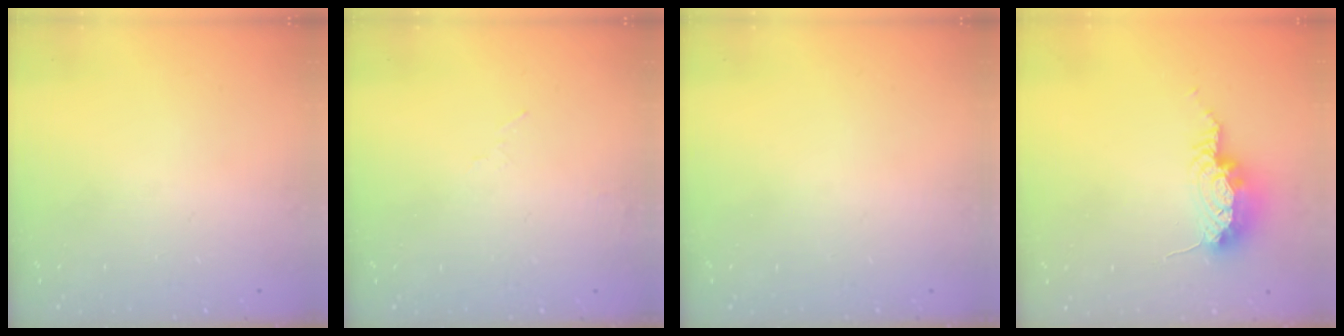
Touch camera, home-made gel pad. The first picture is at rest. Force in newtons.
{"total": 4.1, "press": 3.2, "slide": 2.6}
{"total": 0.0}
{"total": 14.5, "press": 10.5, "slide": 10.0}